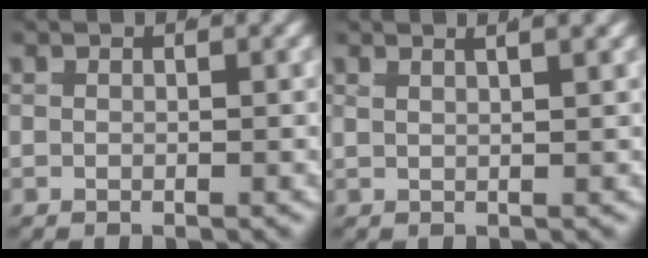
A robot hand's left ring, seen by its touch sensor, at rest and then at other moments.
{"total": 3.0, "force": [2.1, 0.9, 1.9], "torque": [-0.019, 0.016, 0.027]}